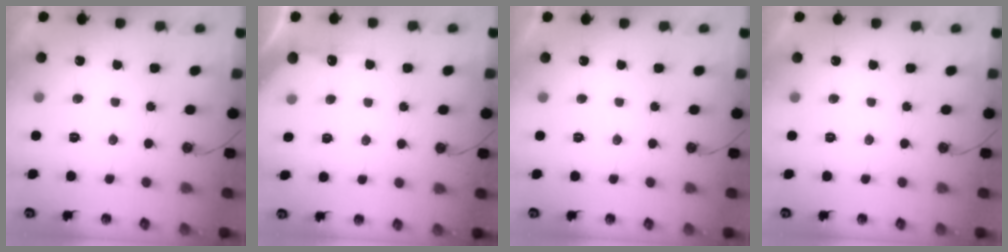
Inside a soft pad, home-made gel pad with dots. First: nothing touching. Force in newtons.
{"total": 5.8, "press": 5.7, "slide": 0.5}
{"total": 0.0}
{"total": 0.0}